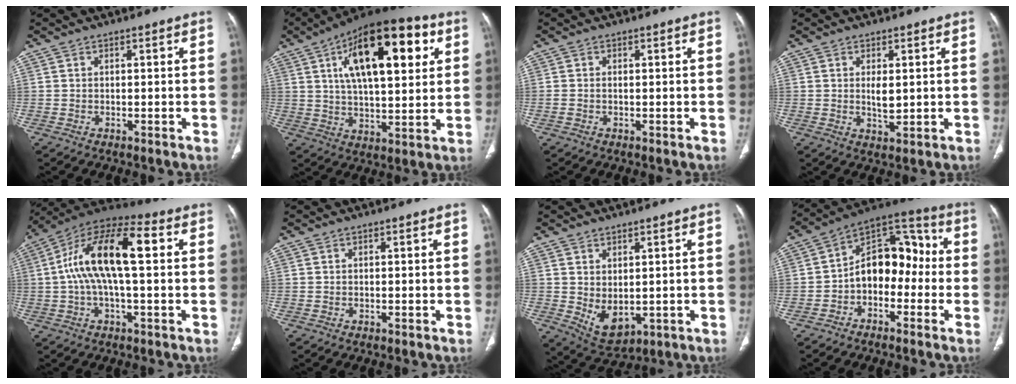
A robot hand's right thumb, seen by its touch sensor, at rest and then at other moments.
{"total": 22.4, "force": [7.9, 9.6, 18.7], "torque": [-0.265, -0.003, 0.119]}
{"total": 1.1, "force": [-0.2, 0.8, 0.8], "torque": [-0.026, 0.005, -0.001]}
{"total": 3.3, "force": [0.5, 1.3, 3.0], "torque": [-0.049, -0.011, 0.012]}
{"total": 16.3, "force": [1.8, 6.0, 15.0], "torque": [-0.284, 0.043, 0.024]}
{"total": 0.0}
{"total": 6.4, "force": [-0.2, 3.9, 5.1], "torque": [-0.072, -0.012, 0.021]}
{"total": 13.1, "force": [-2.0, 8.9, 9.5], "torque": [-0.104, 0.053, -0.051]}